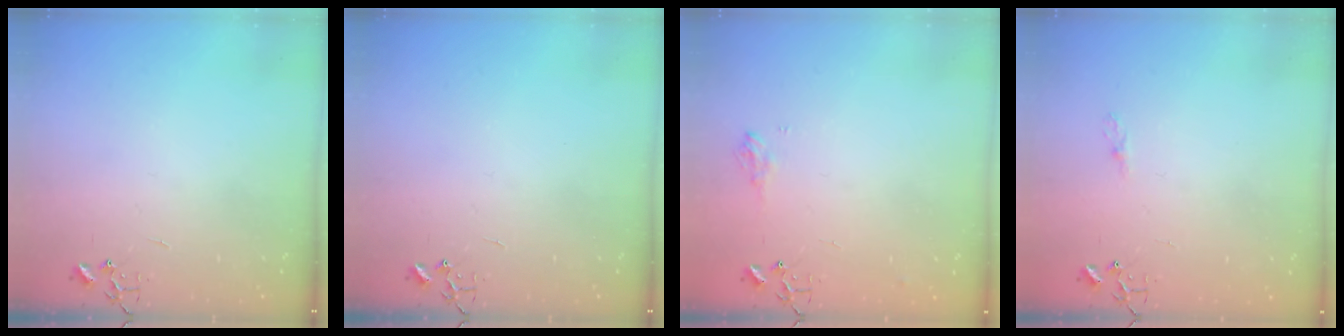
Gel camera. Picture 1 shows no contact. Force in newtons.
{"total": 0.0}
{"total": 7.6, "press": 7.6, "slide": 0.7}
{"total": 3.5, "press": 3.5, "slide": 0.5}